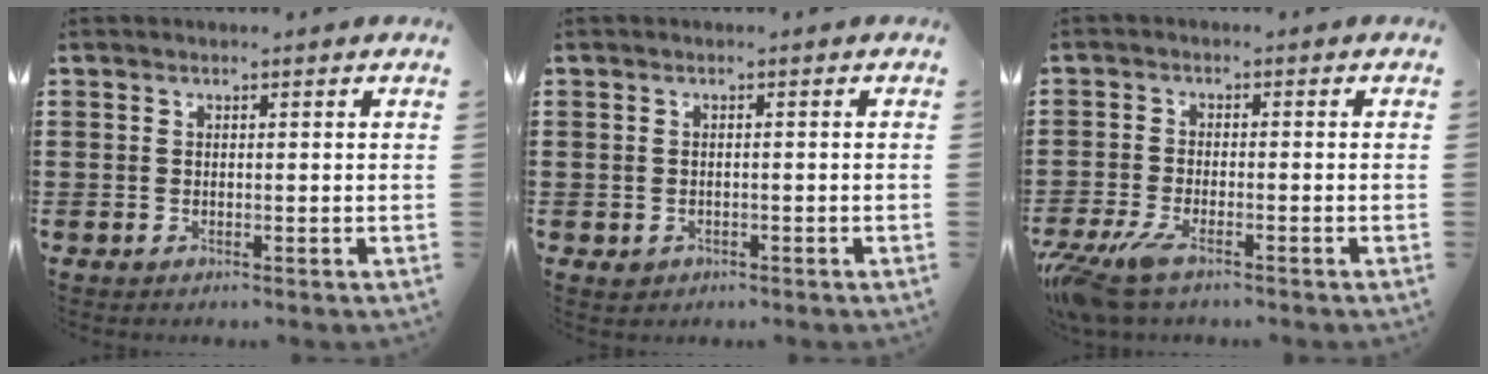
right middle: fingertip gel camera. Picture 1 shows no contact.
{"total": 0.7, "force": [-0.3, 0.6, 0.2], "torque": [-0.007, 0.003, -0.009]}
{"total": 5.0, "force": [-4.0, 0.9, 2.9], "torque": [-0.084, -0.017, -0.082]}